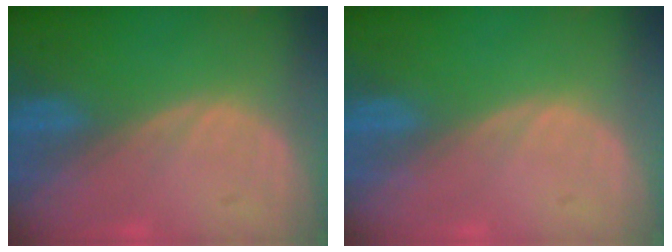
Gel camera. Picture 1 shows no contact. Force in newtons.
{"total": 0.0}